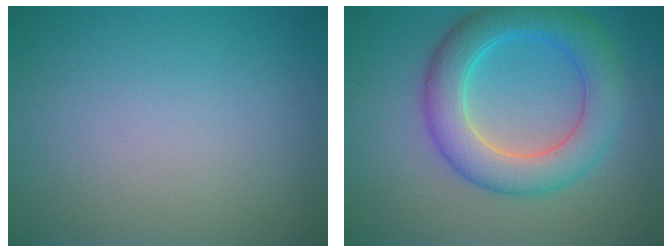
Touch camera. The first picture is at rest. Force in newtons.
{"total": 6.6, "press": 6.6, "slide": 0.1}